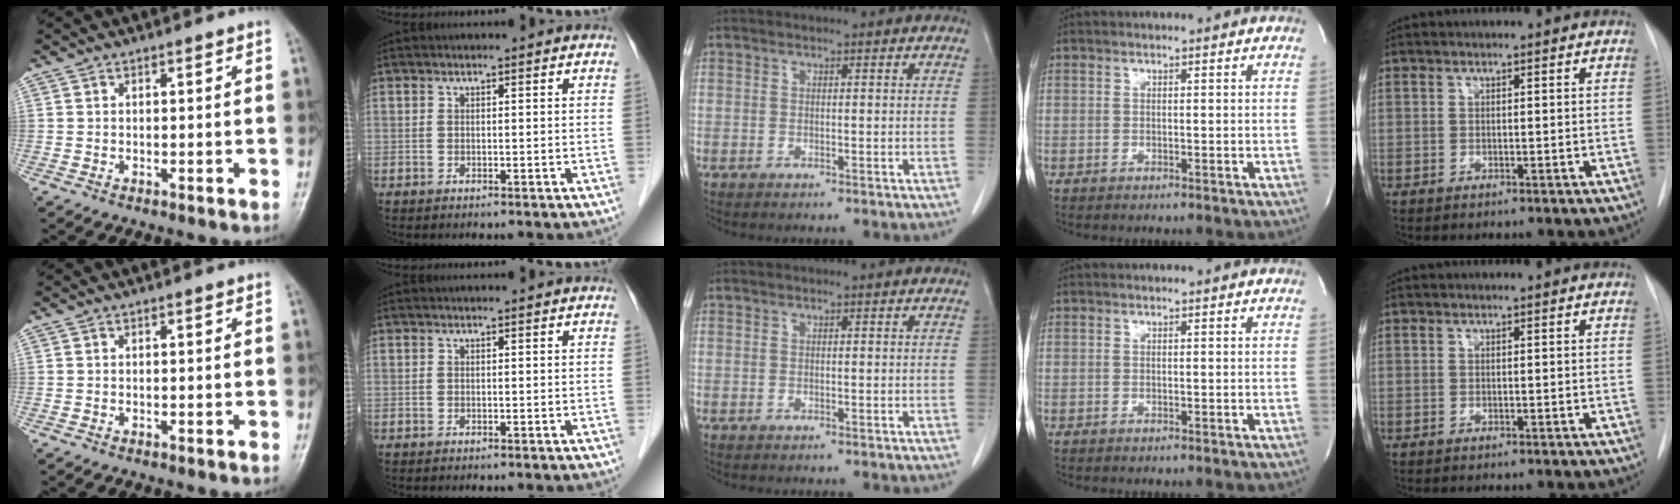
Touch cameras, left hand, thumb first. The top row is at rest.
{}